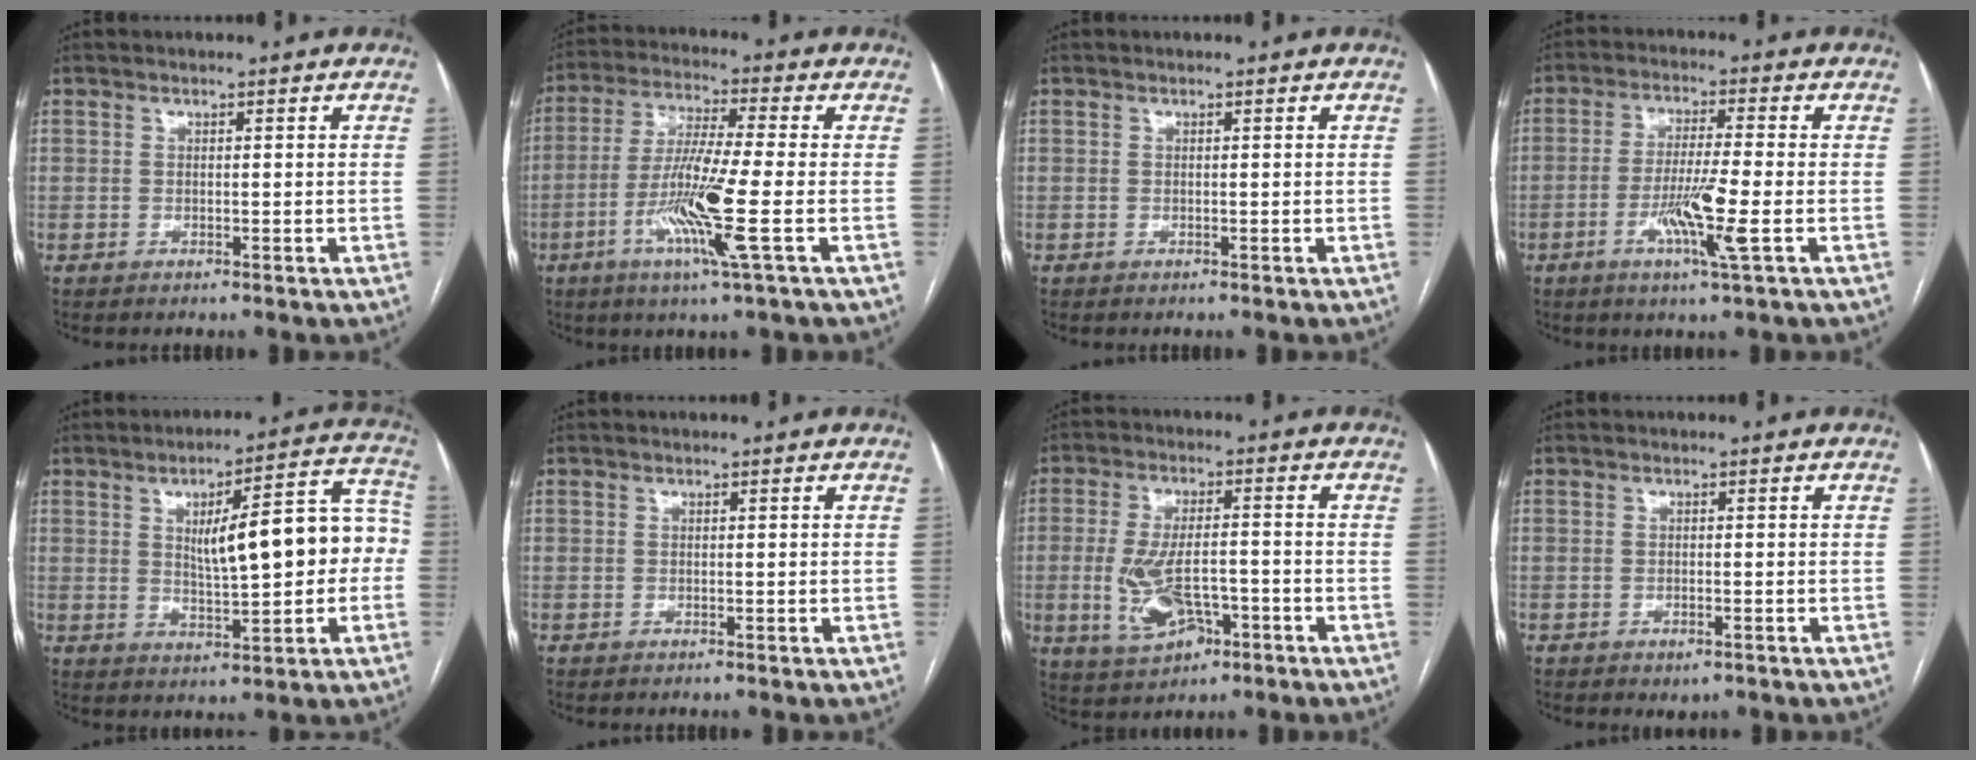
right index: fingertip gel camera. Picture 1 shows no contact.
{"total": 11.7, "force": [-3.4, -0.8, 11.2], "torque": [-0.223, -0.018, -0.072]}
{"total": 0.0}
{"total": 8.1, "force": [-2.5, -0.6, 7.7], "torque": [-0.147, -0.013, -0.048]}
{"total": 13.8, "force": [0.9, 3.7, 13.3], "torque": [-0.177, 0.038, 0.019]}
{"total": 0.0}
{"total": 9.1, "force": [-2.9, 4.1, 7.6], "torque": [-0.161, 0.001, -0.041]}
{"total": 1.4, "force": [-0.7, 0.8, 0.9], "torque": [-0.013, -0.001, -0.002]}